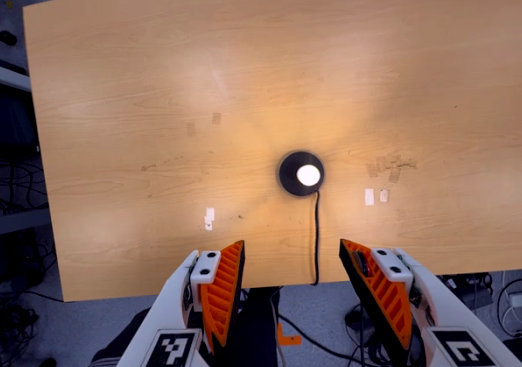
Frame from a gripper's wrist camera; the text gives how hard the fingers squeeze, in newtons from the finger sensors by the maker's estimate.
{"total": 0.0}